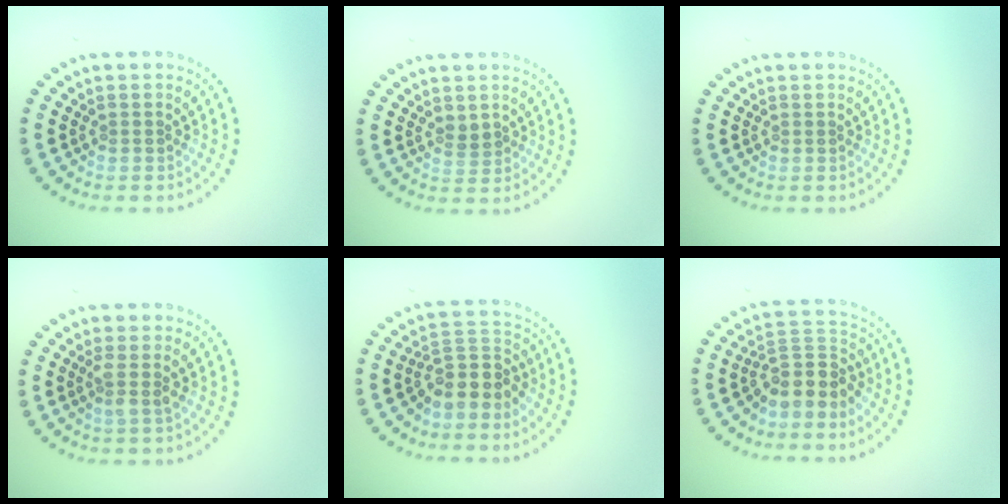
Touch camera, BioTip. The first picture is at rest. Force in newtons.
{"total": 1.1, "press": 1.1, "slide": 0.4}
{"total": 0.0}
{"total": 1.6, "press": 1.3, "slide": 1.0}
{"total": 3.8, "press": 3.2, "slide": 2.1}
{"total": 3.8, "press": 3.2, "slide": 2.0}